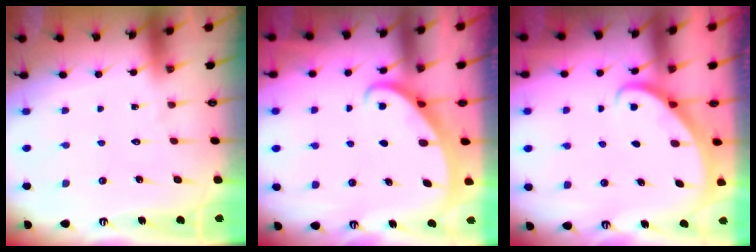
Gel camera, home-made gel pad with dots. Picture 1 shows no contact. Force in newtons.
{"total": 2.4, "press": 2.4, "slide": 0.2}
{"total": 2.8, "press": 2.8, "slide": 0.2}